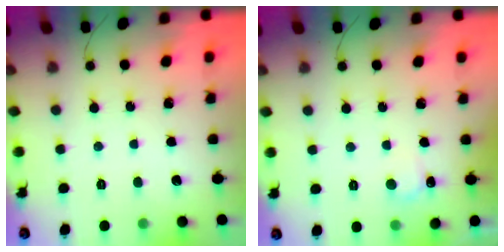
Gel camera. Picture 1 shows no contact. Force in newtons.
{"total": 4.8, "press": 4.6, "slide": 1.2}